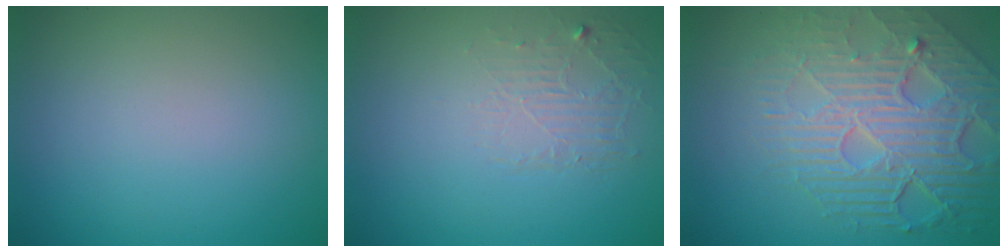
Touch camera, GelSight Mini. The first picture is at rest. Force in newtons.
{"total": 1.8, "press": 0.4, "slide": 1.8}
{"total": 8.5, "press": 5.8, "slide": 6.3}